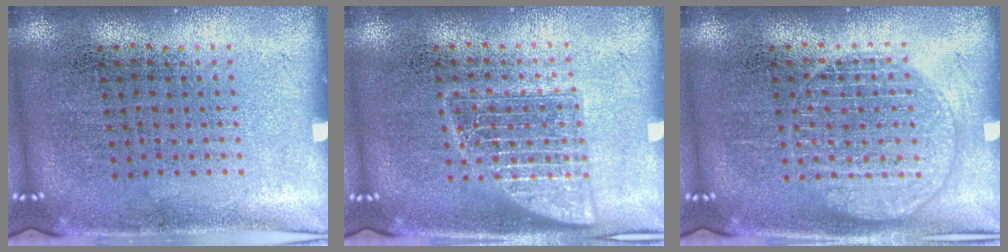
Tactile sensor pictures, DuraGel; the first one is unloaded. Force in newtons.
{"total": 2.5, "press": 2.5, "slide": 0.3}
{"total": 2.6, "press": 2.6, "slide": 0.4}